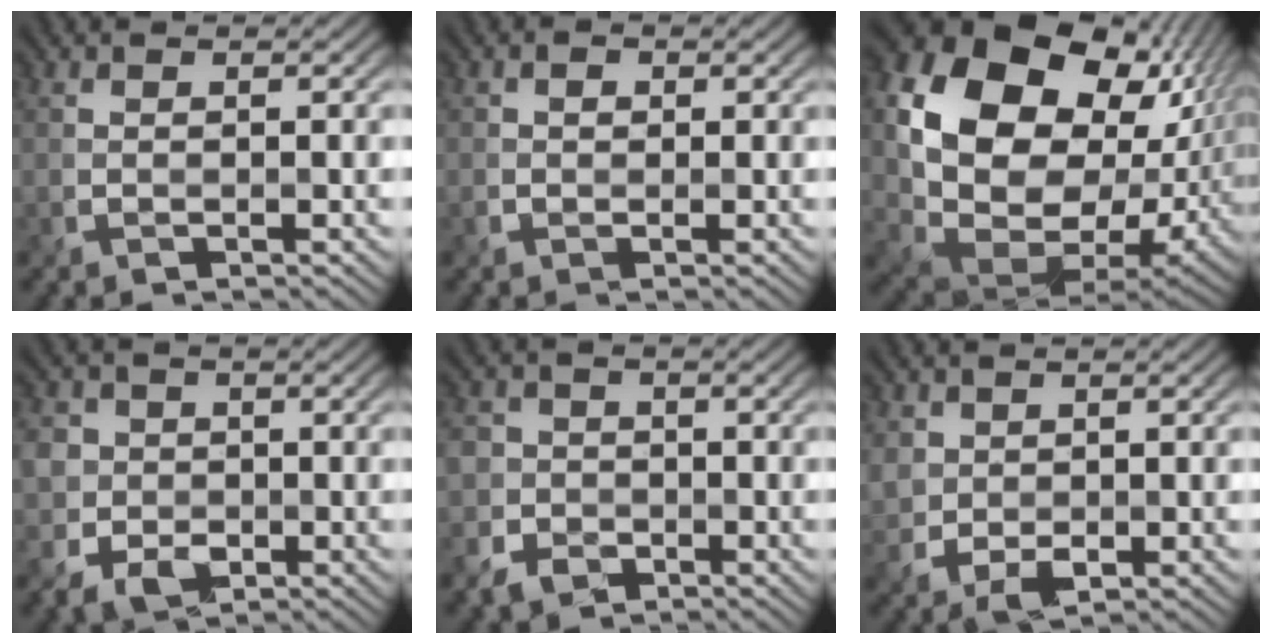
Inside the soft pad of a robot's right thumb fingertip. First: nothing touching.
{"total": 0.8, "force": [0.1, 0.7, 0.3], "torque": [-0.005, -0.001, -0.004]}
{"total": 21.6, "force": [5.3, 15.4, 14.2], "torque": [-0.299, -0.017, 0.134]}
{"total": 6.1, "force": [-1.1, 5.7, 2.1], "torque": [-0.058, -0.001, -0.048]}
{"total": 5.8, "force": [-2.4, 5.1, 0.9], "torque": [-0.028, -0.007, -0.076]}
{"total": 3.3, "force": [0.6, 2.7, 1.9], "torque": [-0.054, -0.011, 0.012]}